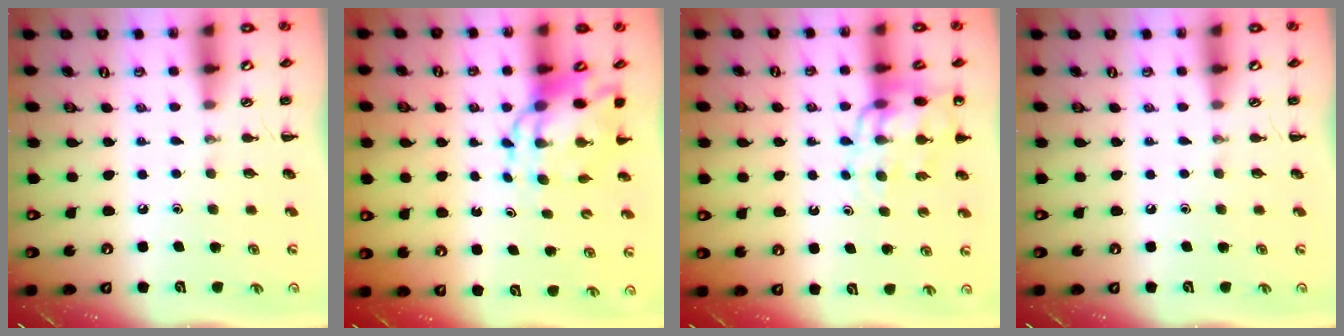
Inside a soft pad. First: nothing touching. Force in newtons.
{"total": 8.4, "press": 8.0, "slide": 2.2}
{"total": 12.6, "press": 12.1, "slide": 3.4}
{"total": 0.0}